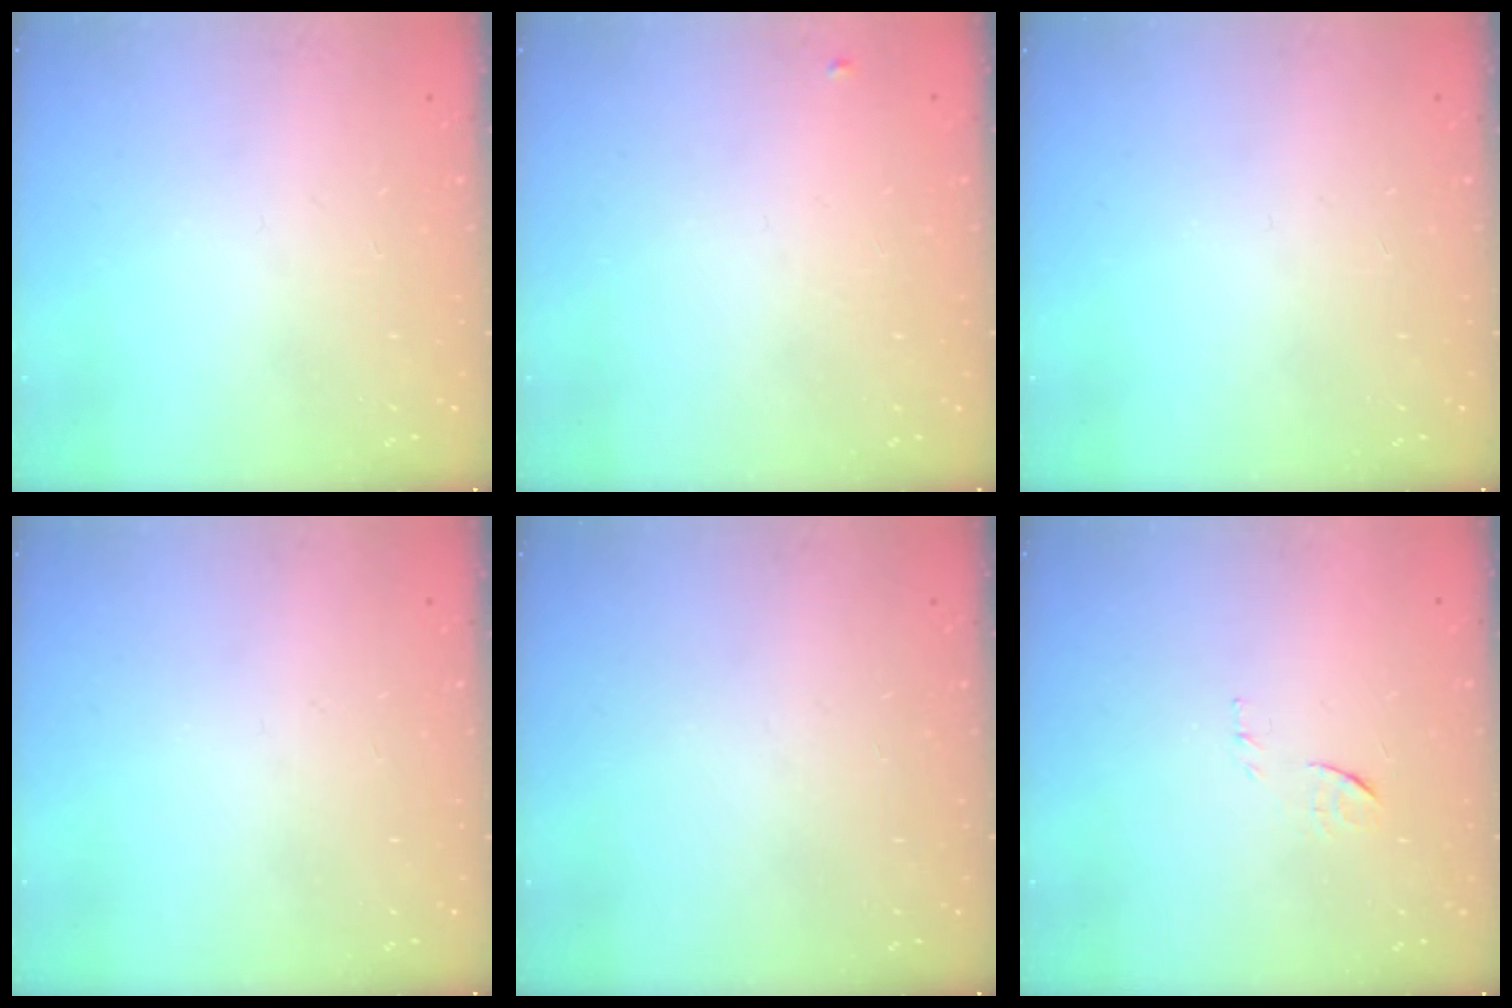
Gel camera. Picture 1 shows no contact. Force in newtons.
{"total": 3.9, "press": 3.8, "slide": 0.6}
{"total": 0.0}
{"total": 0.0}
{"total": 0.0}
{"total": 6.9, "press": 6.9, "slide": 0.7}